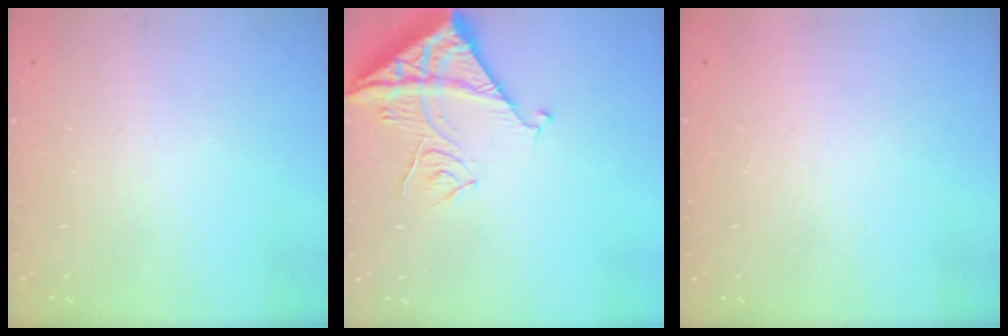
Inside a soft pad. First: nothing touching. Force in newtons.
{"total": 13.7, "press": 13.6, "slide": 1.1}
{"total": 1.5, "press": 1.5, "slide": 0.1}